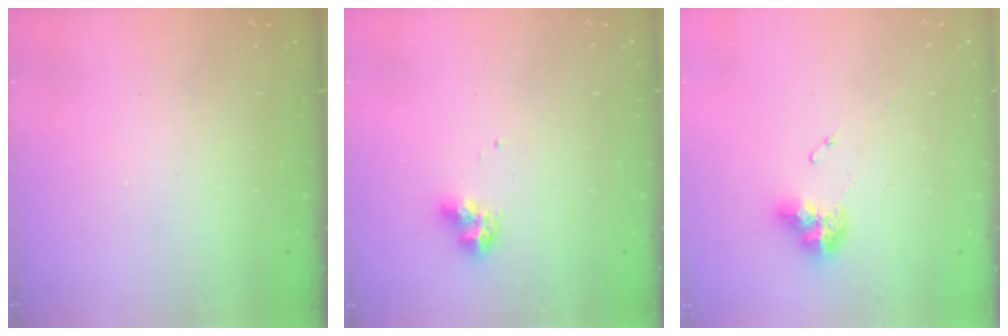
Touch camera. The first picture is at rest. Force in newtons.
{"total": 7.8, "press": 7.7, "slide": 0.6}
{"total": 9.1, "press": 9.0, "slide": 1.1}